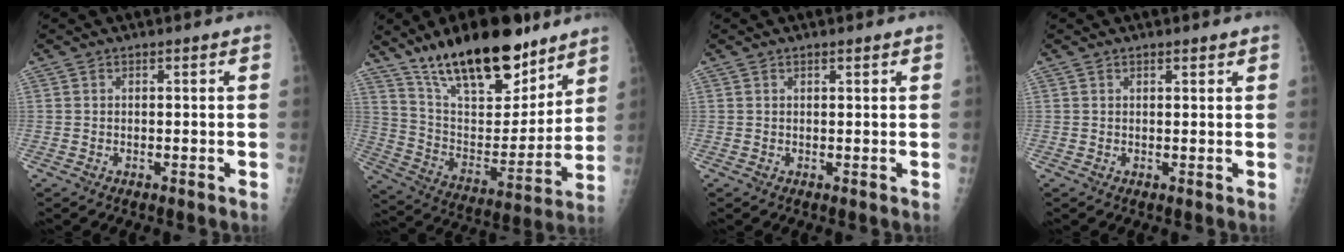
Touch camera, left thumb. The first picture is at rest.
{"total": 24.2, "force": [17.3, 9.3, 14.1], "torque": [-0.190, -0.078, 0.292]}
{"total": 0.7, "force": [0.5, 0.2, 0.4], "torque": [-0.007, -0.002, 0.008]}
{"total": 1.0, "force": [0.8, 0.4, 0.5], "torque": [-0.006, -0.004, 0.011]}